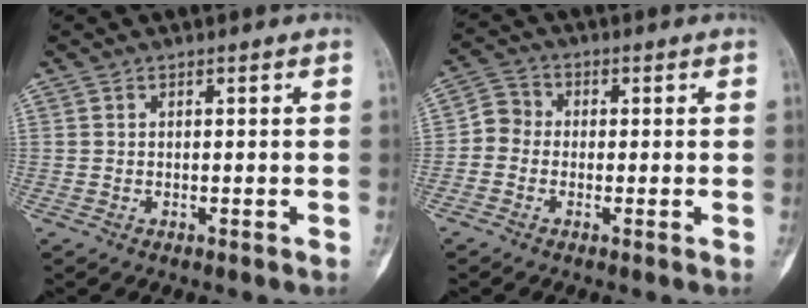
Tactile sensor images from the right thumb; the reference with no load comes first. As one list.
[{"total": 4.1, "force": [-1.0, 3.6, 1.7], "torque": [-0.017, 0.010, -0.036]}]